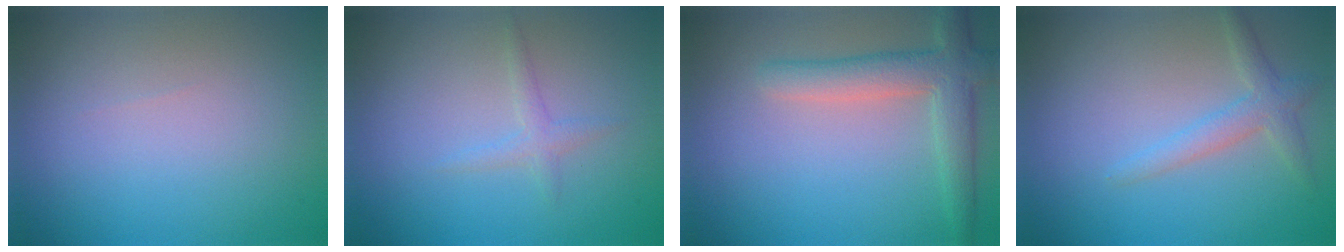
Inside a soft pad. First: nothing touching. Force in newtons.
{"total": 1.2, "press": 1.2, "slide": 0.1}
{"total": 4.3, "press": 4.3, "slide": 0.4}
{"total": 2.2, "press": 2.2, "slide": 0.1}